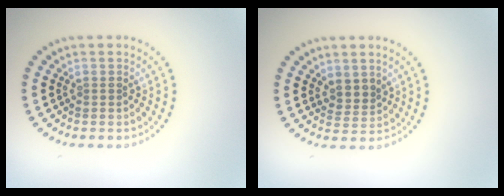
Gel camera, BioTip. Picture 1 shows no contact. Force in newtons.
{"total": 1.9, "press": 1.4, "slide": 1.3}